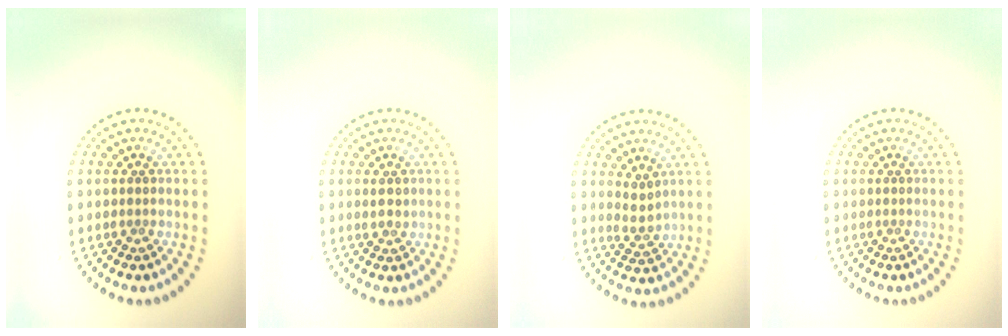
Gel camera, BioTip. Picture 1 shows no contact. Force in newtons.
{"total": 1.2, "press": 1.2, "slide": 0.3}
{"total": 1.8, "press": 1.4, "slide": 1.1}
{"total": 0.0}